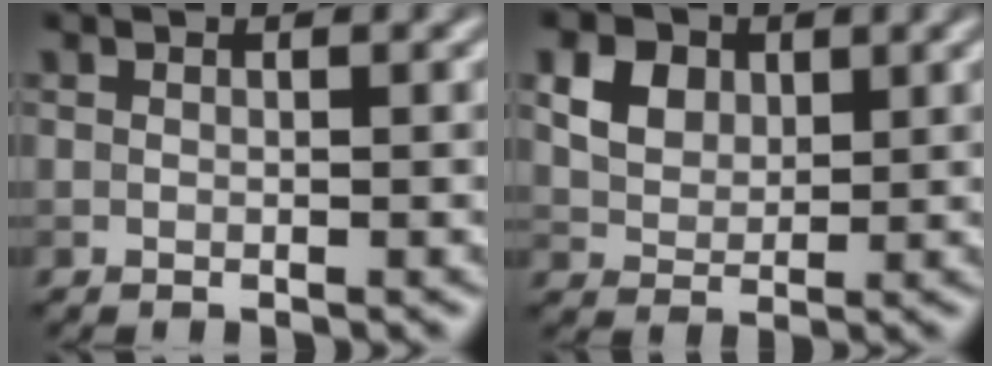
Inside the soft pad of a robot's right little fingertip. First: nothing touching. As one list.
[{"total": 9.2, "force": [4.5, 6.6, 4.6], "torque": [-0.099, 0.032, 0.066]}]